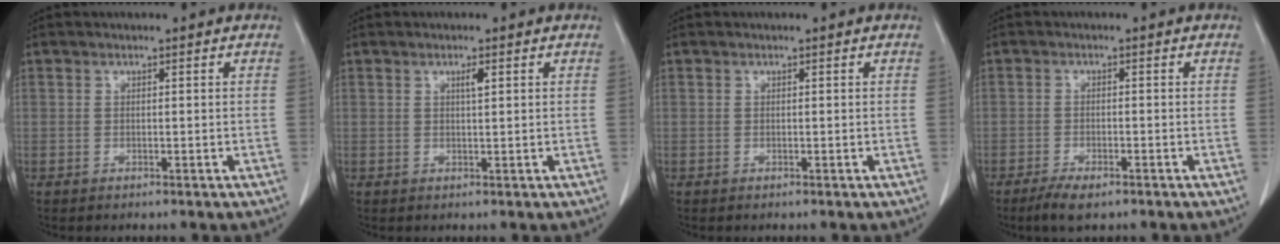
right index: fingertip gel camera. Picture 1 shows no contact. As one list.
[{"total": 1.3, "force": [0.6, 0.1, 1.1], "torque": [-0.018, -0.001, 0.008]}, {"total": 0.0}, {"total": 3.6, "force": [-2.5, 1.0, 2.4], "torque": [-0.044, -0.004, -0.042]}]